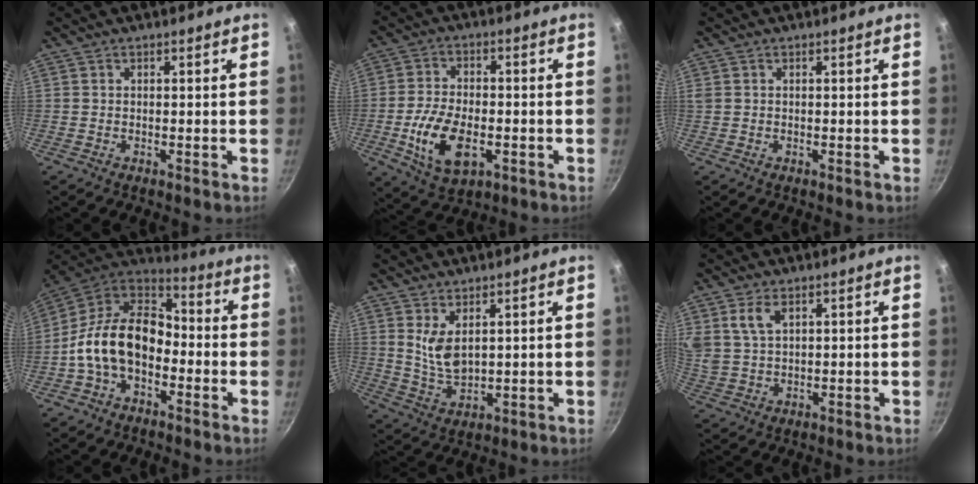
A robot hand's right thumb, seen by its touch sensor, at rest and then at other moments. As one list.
[{"total": 12.1, "force": [-3.3, 6.7, 9.5], "torque": [-0.174, 0.009, -0.053]}, {"total": 0.7, "force": [0.3, 0.6, 0.3], "torque": [-0.007, 0.004, 0.005]}, {"total": 16.6, "force": [-3.6, 11.1, 11.9], "torque": [-0.182, 0.051, -0.086]}, {"total": 6.3, "force": [2.6, 3.1, 4.8], "torque": [-0.082, -0.034, 0.059]}, {"total": 5.8, "force": [2.8, 3.3, 4.0], "torque": [-0.072, -0.010, 0.062]}]